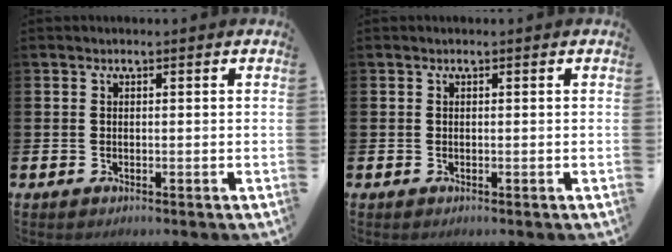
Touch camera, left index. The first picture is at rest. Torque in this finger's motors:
{"motor_torque": [0.12, 0.28, -0.04, -0.01]}